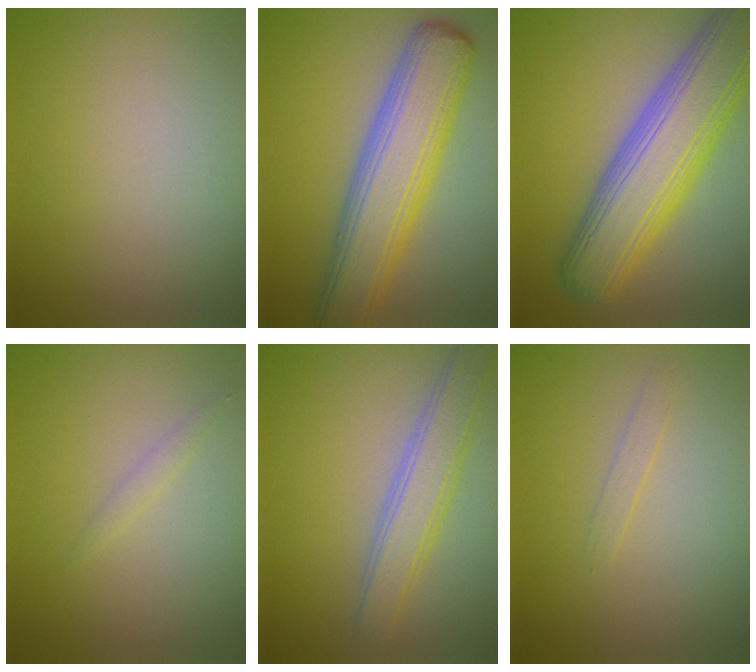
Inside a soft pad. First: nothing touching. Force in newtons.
{"total": 8.3, "press": 8.3, "slide": 0.3}
{"total": 10.5, "press": 10.5, "slide": 0.6}
{"total": 0.7, "press": 0.7, "slide": 0.0}
{"total": 4.0, "press": 4.0, "slide": 0.4}
{"total": 0.8, "press": 0.8, "slide": 0.1}